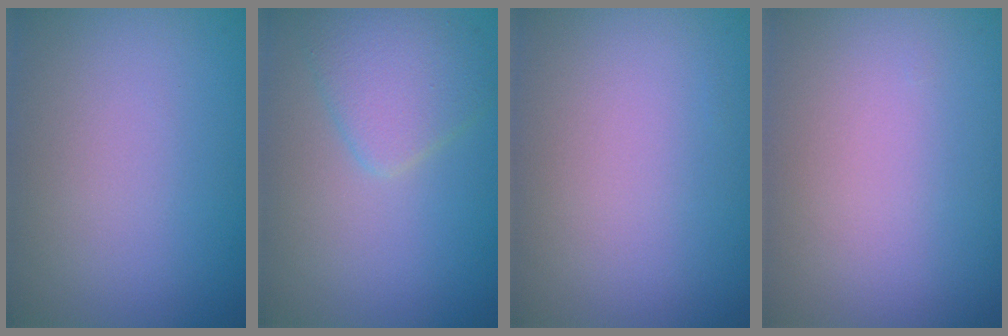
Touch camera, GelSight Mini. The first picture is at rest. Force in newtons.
{"total": 3.2, "press": 3.2, "slide": 0.1}
{"total": 0.0}
{"total": 0.0}